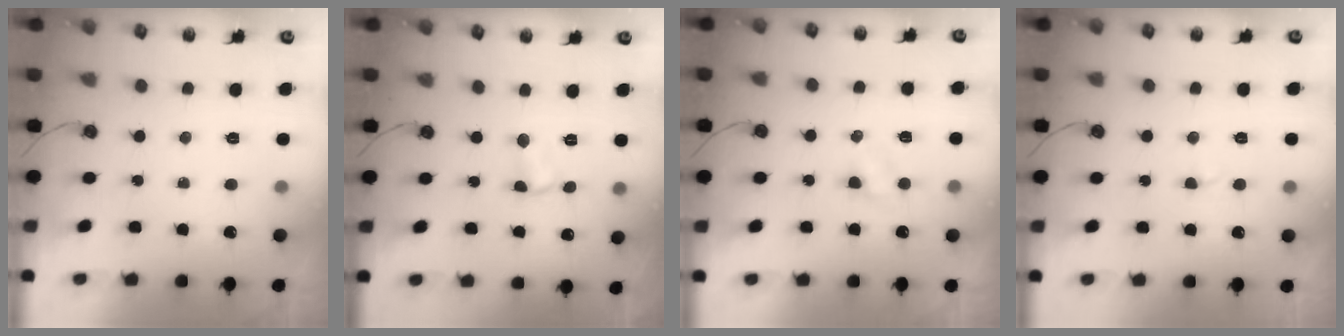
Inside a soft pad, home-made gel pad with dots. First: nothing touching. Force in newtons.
{"total": 2.9, "press": 2.9, "slide": 0.4}
{"total": 2.9, "press": 2.9, "slide": 0.3}
{"total": 2.4, "press": 2.4, "slide": 0.4}